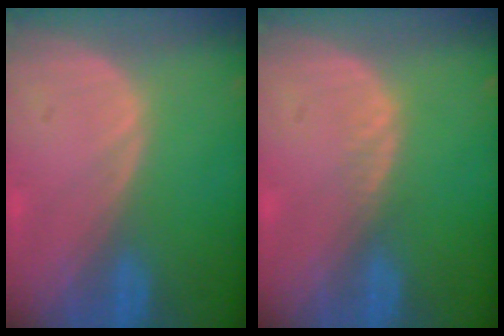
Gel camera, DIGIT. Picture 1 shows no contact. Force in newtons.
{"total": 0.9, "press": 0.9, "slide": 0.2}